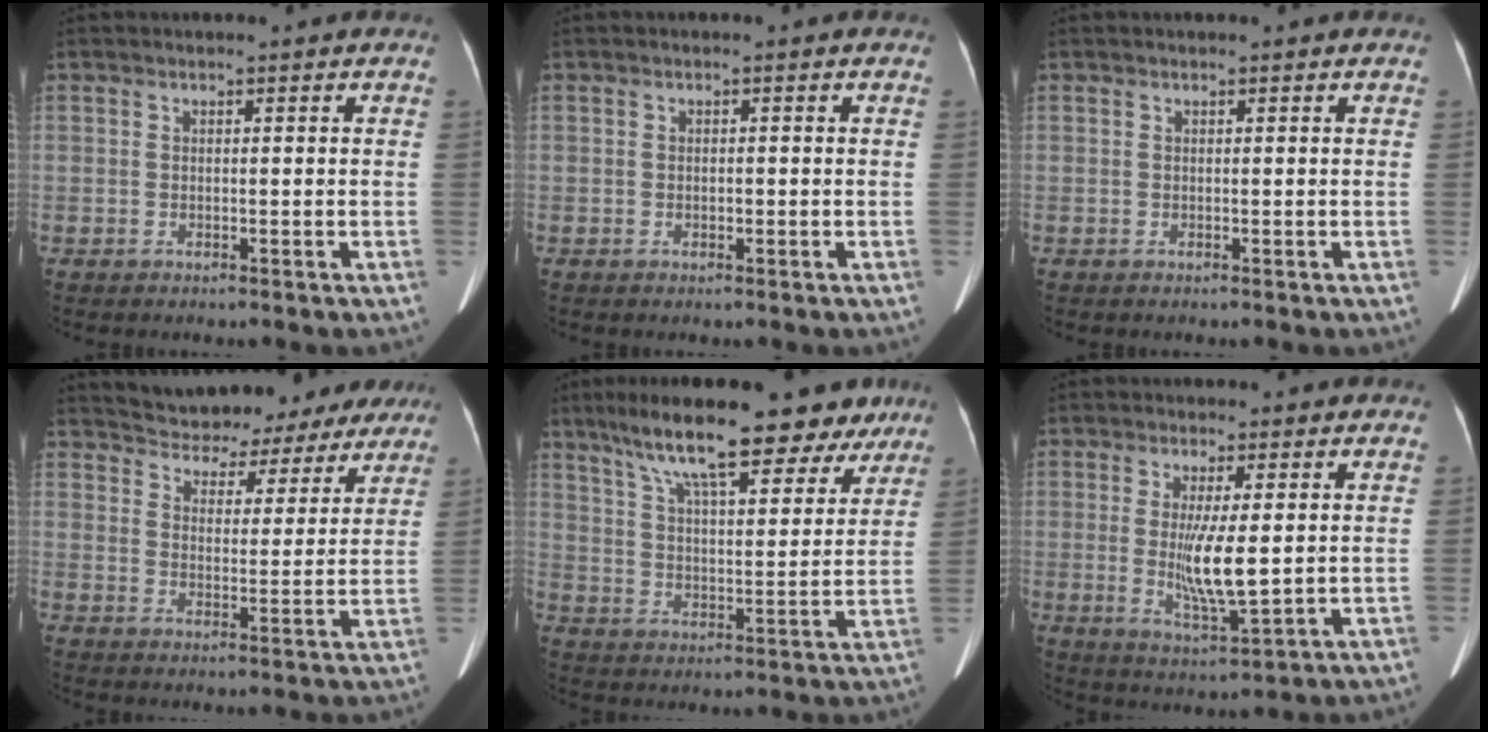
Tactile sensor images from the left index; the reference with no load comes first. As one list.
[{"total": 0.8, "force": [-0.8, 0.3, 0.2], "torque": [-0.002, -0.017, -0.015]}, {"total": 0.9, "force": [0.8, 0.2, 0.4], "torque": [-0.004, 0.001, 0.006]}, {"total": 18.5, "force": [16.9, 6.3, 4.0], "torque": [-0.049, -0.005, 0.209]}, {"total": 20.4, "force": [15.4, 5.2, 12.3], "torque": [-0.187, 0.020, 0.221]}, {"total": 7.4, "force": [-0.1, 1.0, 7.3], "torque": [-0.140, -0.040, 0.000]}]